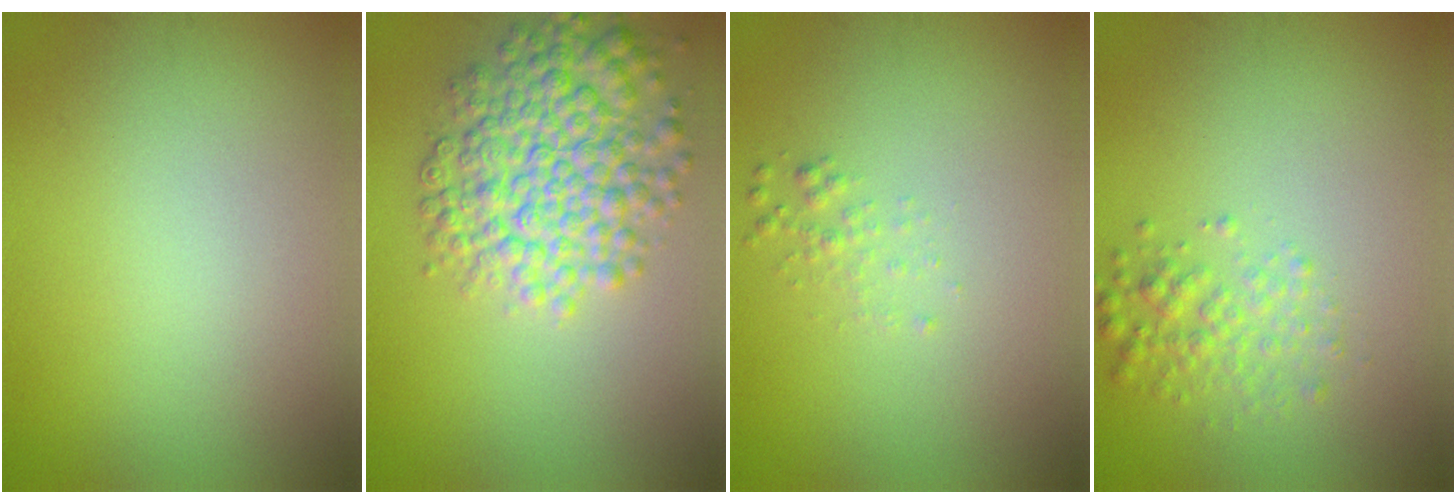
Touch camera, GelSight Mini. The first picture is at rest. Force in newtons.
{"total": 7.1, "press": 7.1, "slide": 0.2}
{"total": 1.0, "press": 1.0, "slide": 0.0}
{"total": 2.4, "press": 2.4, "slide": 0.1}